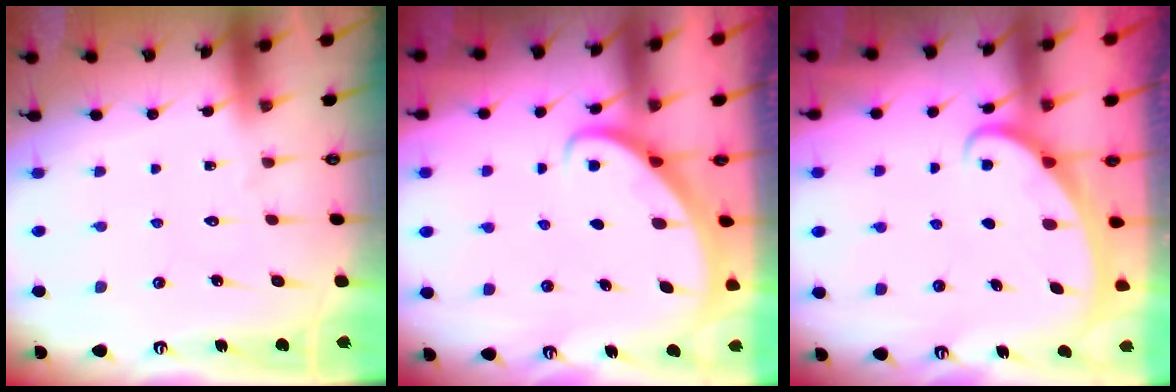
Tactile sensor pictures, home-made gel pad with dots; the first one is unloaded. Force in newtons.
{"total": 2.8, "press": 2.8, "slide": 0.2}
{"total": 2.1, "press": 2.1, "slide": 0.2}